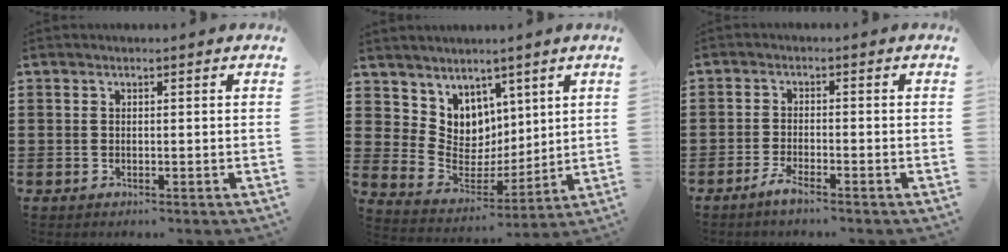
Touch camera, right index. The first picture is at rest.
{"total": 6.9, "force": [4.4, 5.3, -0.4], "torque": [-0.034, -0.049, 0.086]}
{"total": 2.2, "force": [-1.8, 0.0, 1.2], "torque": [-0.027, -0.001, -0.036]}